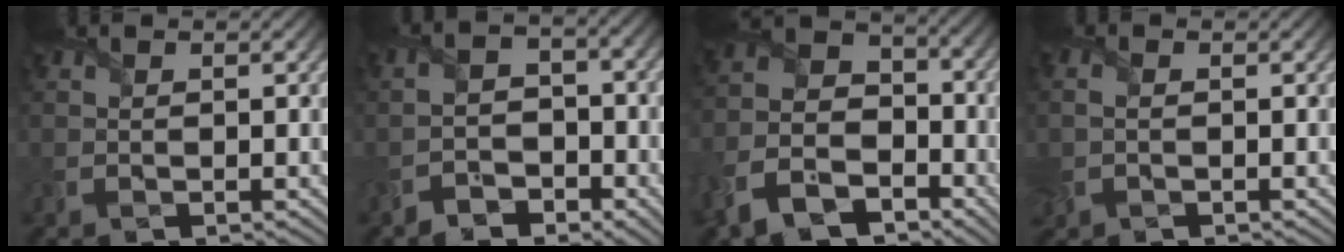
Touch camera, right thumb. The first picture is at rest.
{"total": 3.6, "force": [-2.8, 1.7, 1.6], "torque": [-0.025, 0.003, -0.060]}
{"total": 12.7, "force": [-7.2, 8.3, 6.4], "torque": [-0.152, -0.039, -0.144]}
{"total": 2.4, "force": [-0.3, 1.8, 1.6], "torque": [-0.051, 0.004, 0.001]}